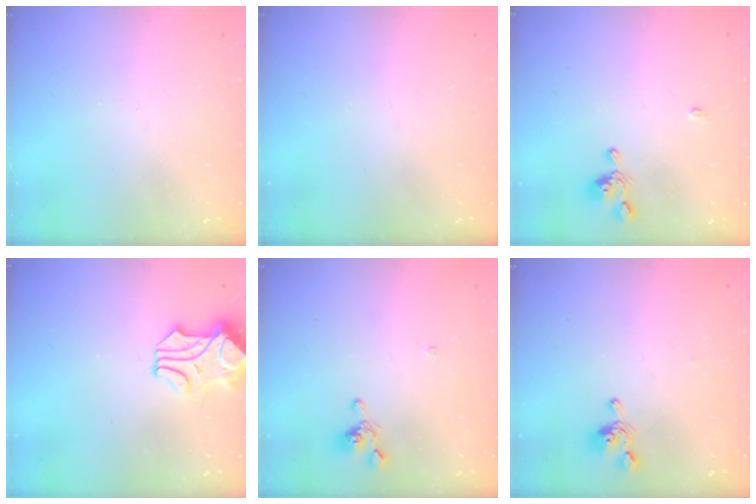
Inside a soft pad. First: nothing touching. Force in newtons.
{"total": 0.0}
{"total": 2.6, "press": 2.6, "slide": 0.3}
{"total": 0.5, "press": 0.5, "slide": 0.1}
{"total": 0.8, "press": 0.5, "slide": 0.7}
{"total": 1.7, "press": 1.6, "slide": 0.6}